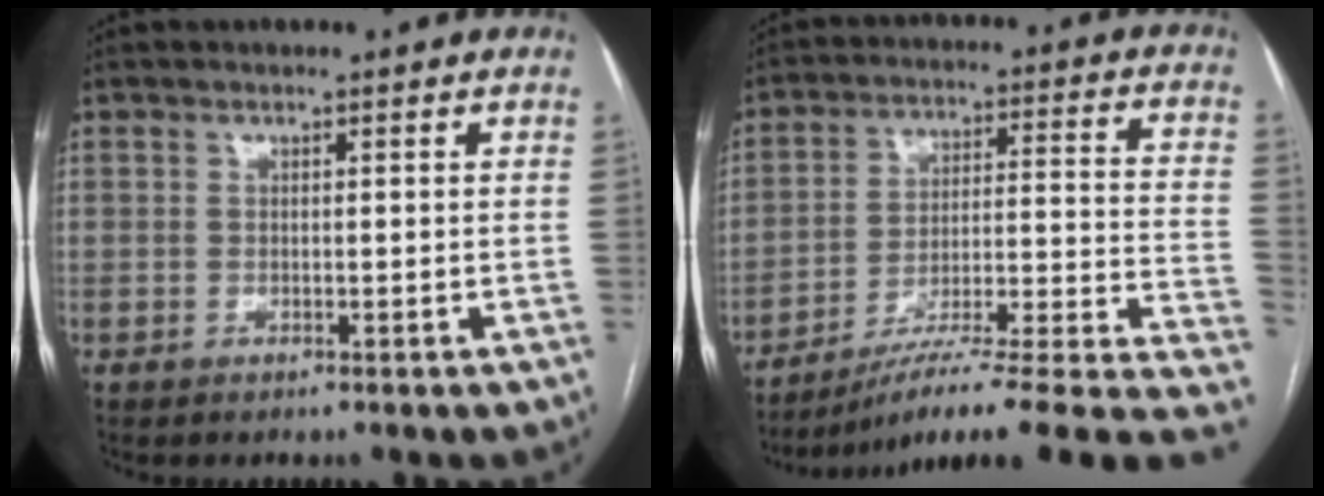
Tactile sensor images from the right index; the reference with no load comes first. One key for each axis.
{"total": 20.8, "fx": -15.5, "fy": 0.6, "fz": 13.8, "tx": -0.112, "ty": 0.037, "tz": -0.230}